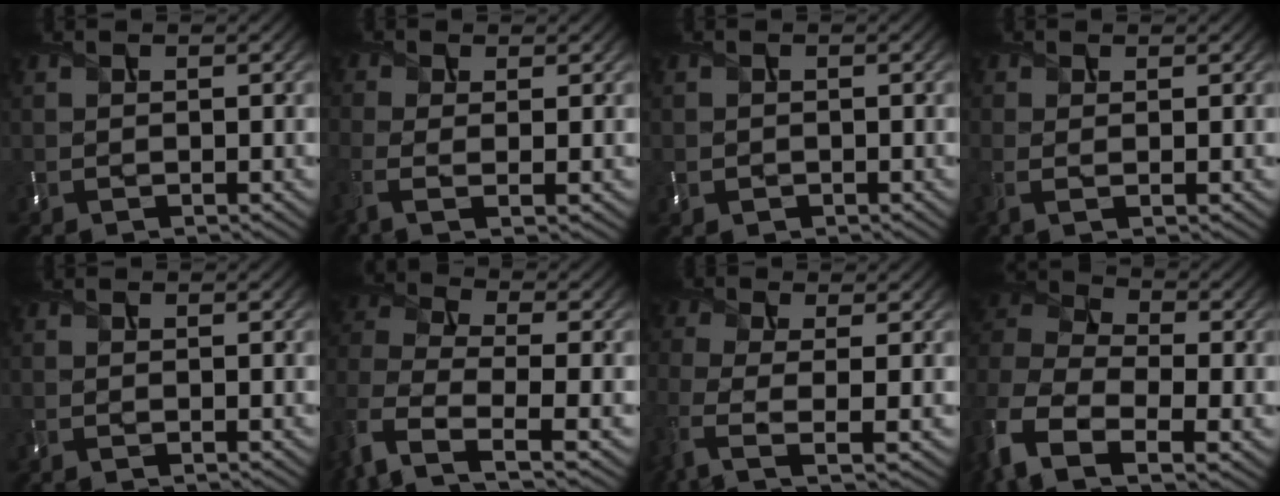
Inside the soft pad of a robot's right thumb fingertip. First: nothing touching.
{"total": 3.6, "force": [-1.0, 1.3, 3.2], "torque": [-0.085, -0.009, -0.024]}
{"total": 1.2, "force": [-0.4, 1.1, 0.3], "torque": [-0.004, -0.007, -0.010]}
{"total": 1.8, "force": [-0.1, 0.4, 1.7], "torque": [-0.045, -0.005, -0.006]}
{"total": 0.0}
{"total": 8.2, "force": [-3.6, 4.3, 6.0], "torque": [-0.152, -0.014, -0.082]}
{"total": 6.2, "force": [-2.2, 2.3, 5.4], "torque": [-0.131, -0.012, -0.048]}
{"total": 12.2, "force": [-4.9, 7.3, 8.5], "torque": [-0.234, -0.010, -0.096]}